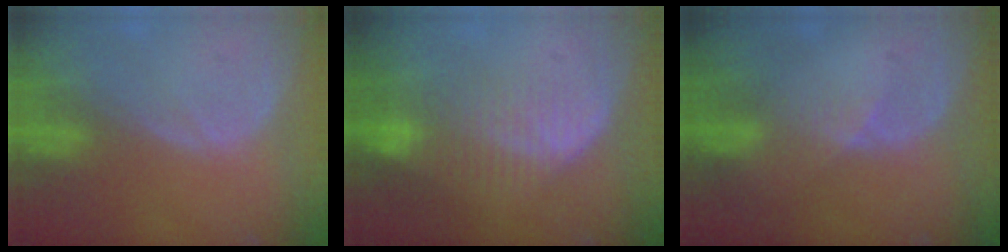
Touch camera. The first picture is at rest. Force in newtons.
{"total": 7.2, "press": 6.6, "slide": 2.9}
{"total": 2.3, "press": 1.8, "slide": 1.4}